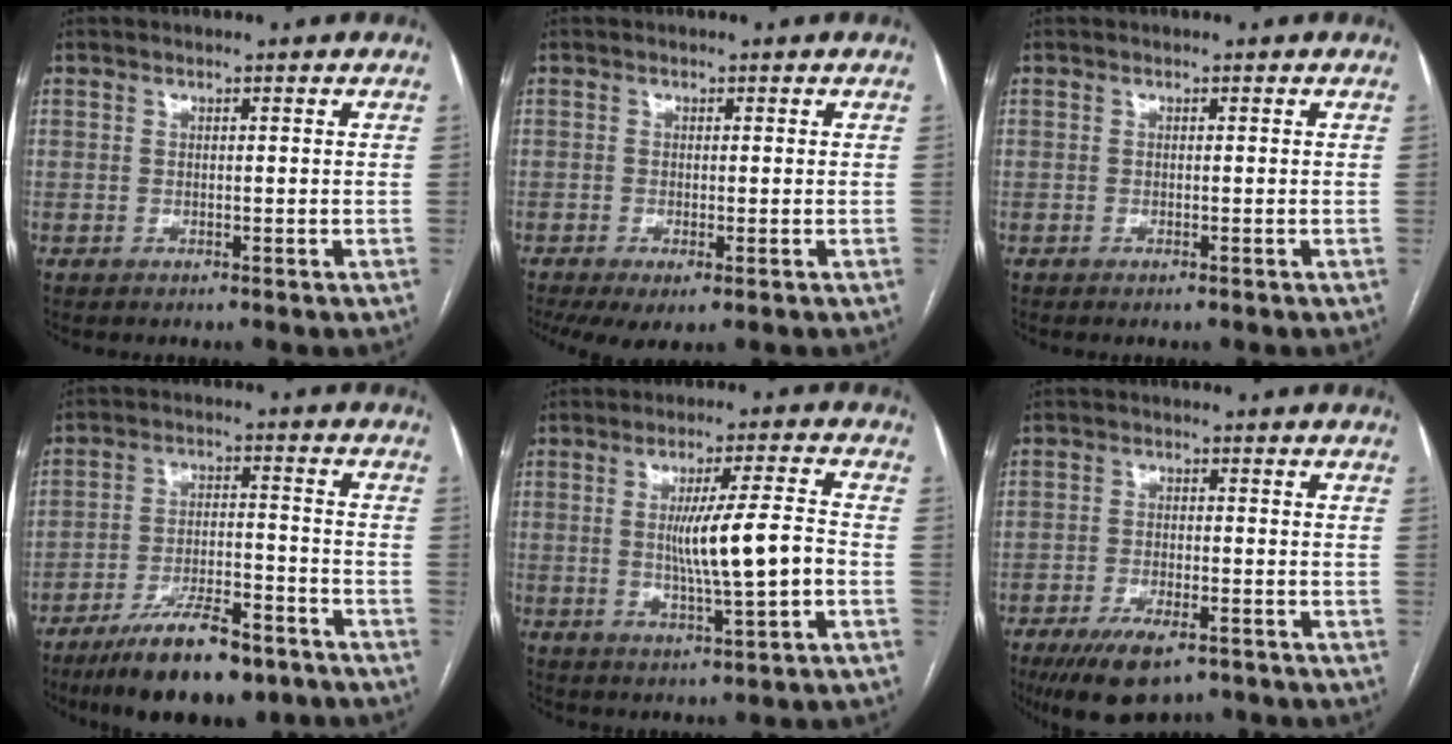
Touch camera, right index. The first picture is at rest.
{"total": 5.1, "force": [-2.7, 1.4, 4.0], "torque": [-0.066, -0.017, -0.045]}
{"total": 0.6, "force": [-0.4, -0.1, 0.4], "torque": [-0.009, -0.002, -0.005]}
{"total": 13.9, "force": [-10.1, 3.6, 8.8], "torque": [-0.150, -0.005, -0.169]}
{"total": 9.7, "force": [-0.9, 0.0, 9.6], "torque": [-0.164, 0.000, -0.013]}
{"total": 8.8, "force": [-6.0, 3.1, 5.6], "torque": [-0.096, -0.012, -0.098]}